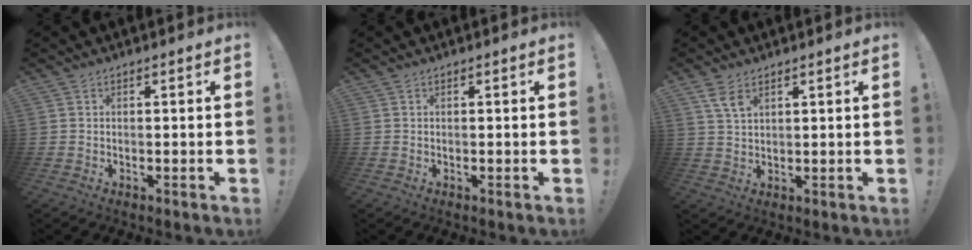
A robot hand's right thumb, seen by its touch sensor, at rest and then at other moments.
{"total": 0.0}
{"total": 4.9, "force": [3.0, 2.1, 3.3], "torque": [-0.062, -0.008, 0.055]}